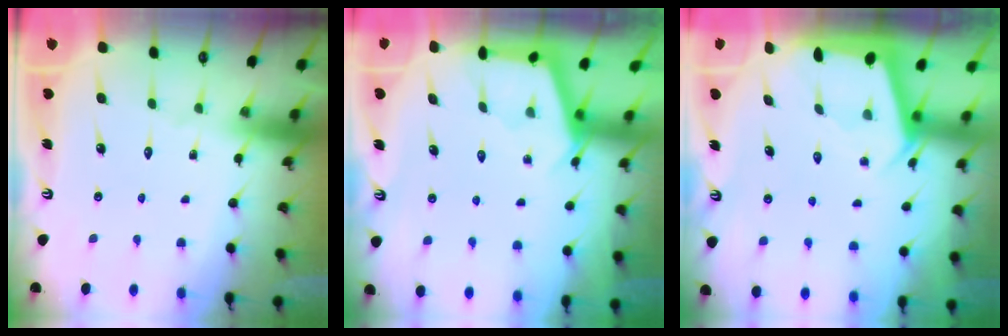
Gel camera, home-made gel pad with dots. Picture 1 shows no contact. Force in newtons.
{"total": 2.8, "press": 2.8, "slide": 0.3}
{"total": 2.0, "press": 2.0, "slide": 0.3}